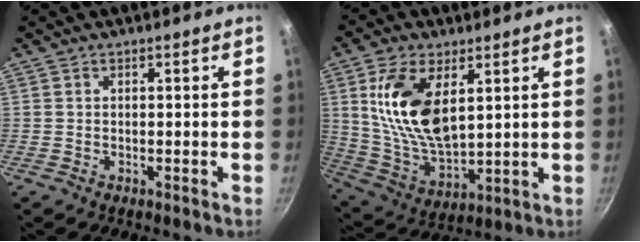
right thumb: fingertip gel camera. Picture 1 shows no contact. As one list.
[{"total": 16.0, "force": [4.8, 8.2, 12.8], "torque": [-0.234, -0.029, 0.104]}]